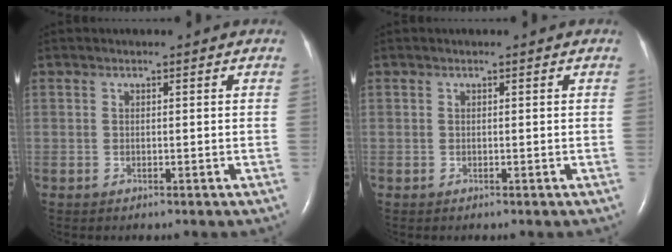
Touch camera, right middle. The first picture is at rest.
{"total": 0.0}